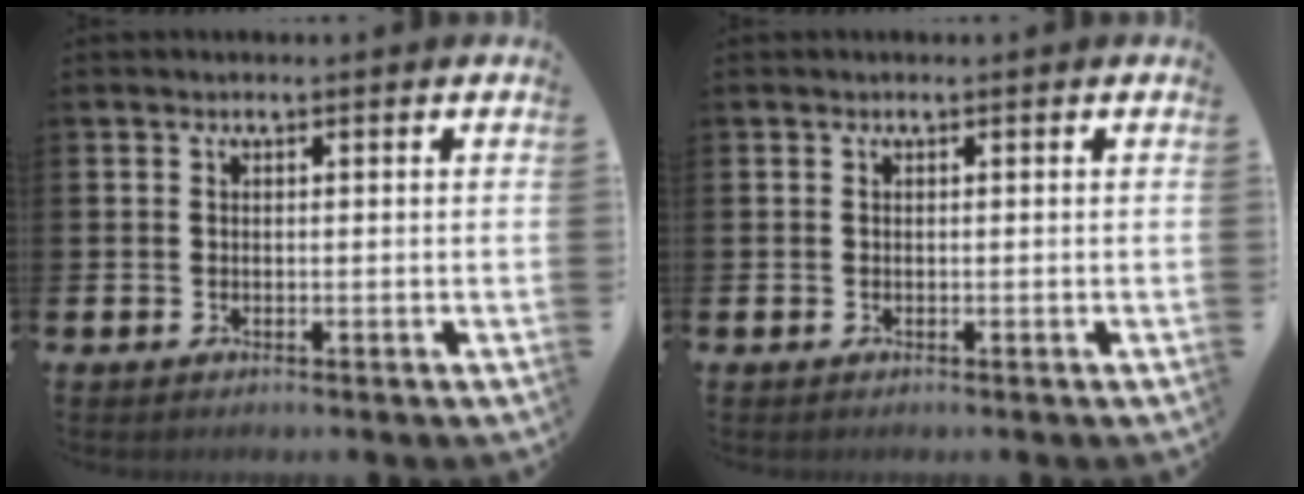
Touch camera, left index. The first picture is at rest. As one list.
[{"total": 0.0}]